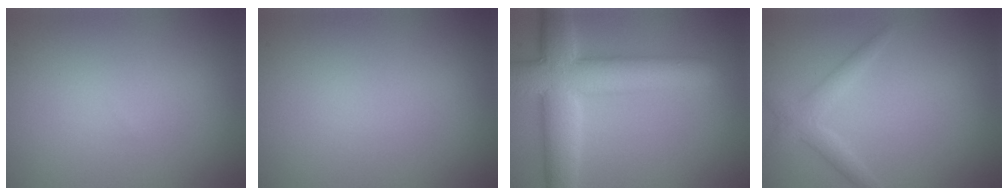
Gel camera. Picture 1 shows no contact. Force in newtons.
{"total": 0.0}
{"total": 8.6, "press": 8.6, "slide": 0.3}
{"total": 2.2, "press": 2.1, "slide": 0.1}